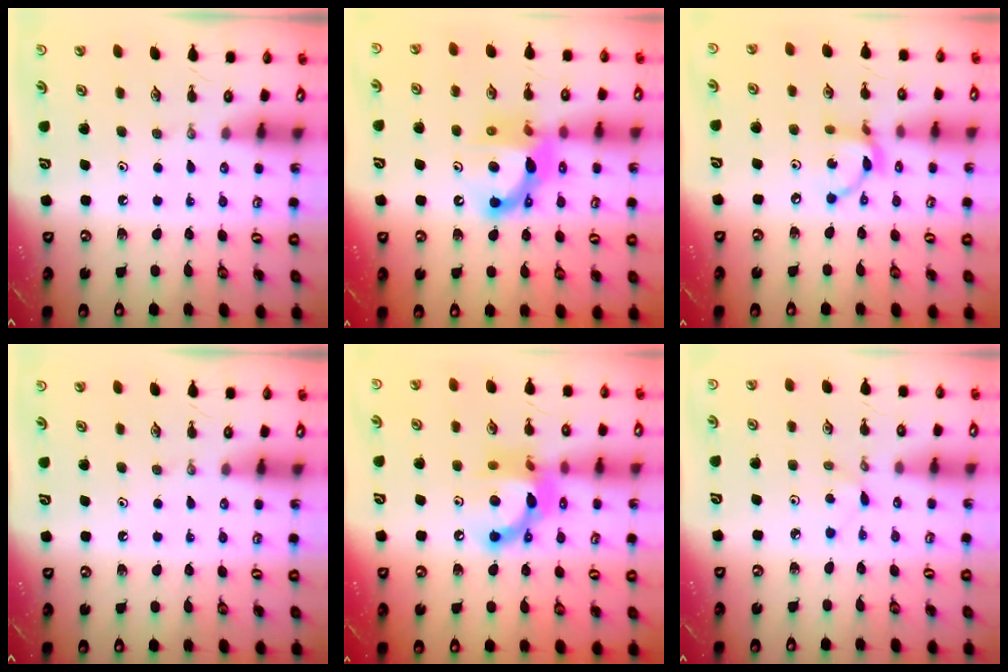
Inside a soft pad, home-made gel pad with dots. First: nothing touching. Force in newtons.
{"total": 12.3, "press": 12.2, "slide": 1.5}
{"total": 8.5, "press": 8.5, "slide": 0.4}
{"total": 0.0}
{"total": 13.7, "press": 13.7, "slide": 0.9}
{"total": 2.0, "press": 2.0, "slide": 0.3}